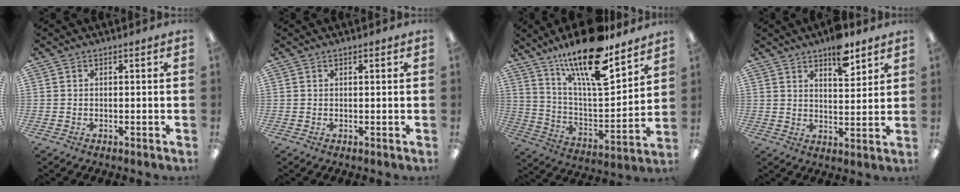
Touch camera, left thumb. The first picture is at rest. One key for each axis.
{"total": 0.6, "fx": 0.3, "fy": 0.1, "fz": 0.5, "tx": -0.010, "ty": 0.001, "tz": 0.006}
{"total": 20.8, "fx": 15.6, "fy": 5.7, "fz": 12.6, "tx": -0.223, "ty": -0.101, "tz": 0.262}
{"total": 8.6, "fx": 6.4, "fy": 3.3, "fz": 4.8, "tx": -0.054, "ty": -0.039, "tz": 0.105}